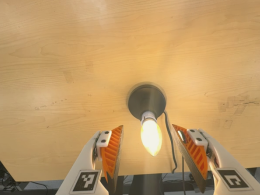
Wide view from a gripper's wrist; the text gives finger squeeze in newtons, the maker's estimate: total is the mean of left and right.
{"total": 0.0}